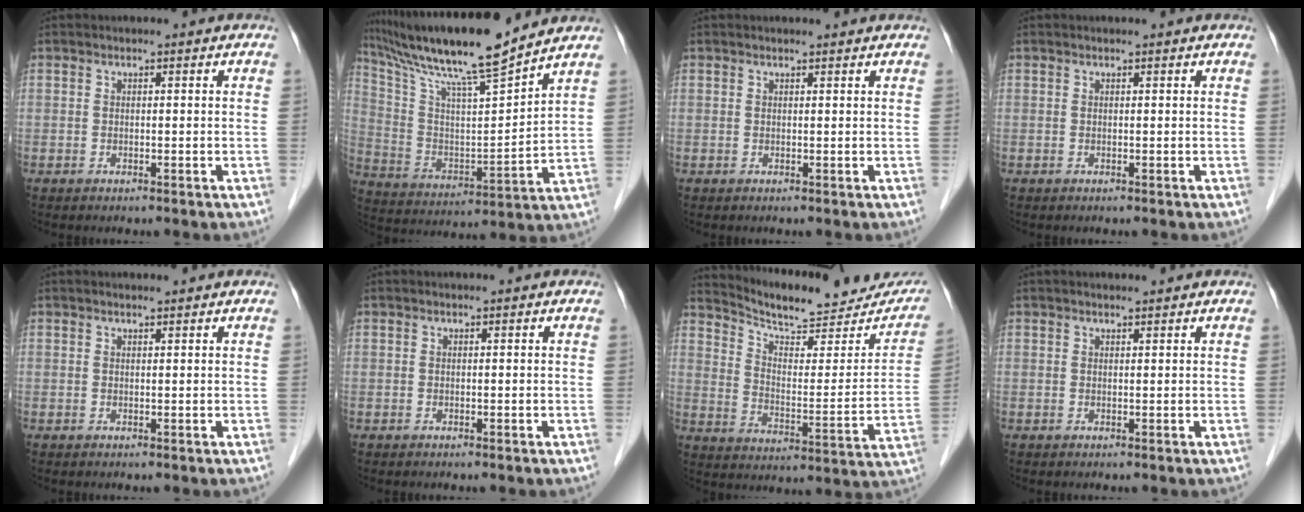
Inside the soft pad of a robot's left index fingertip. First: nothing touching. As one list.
[{"total": 17.7, "force": [14.8, -0.5, 9.6], "torque": [-0.179, 0.005, 0.259]}, {"total": 1.5, "force": [1.5, 0.1, 0.3], "torque": [-0.009, 0.005, 0.017]}, {"total": 0.0}, {"total": 1.0, "force": [0.9, 0.0, 0.4], "torque": [-0.007, 0.004, 0.017]}, {"total": 0.0}, {"total": 20.5, "force": [18.8, 4.8, 6.8], "torque": [-0.090, -0.036, 0.246]}, {"total": 1.4, "force": [1.3, 0.1, 0.6], "torque": [-0.008, 0.010, 0.021]}]